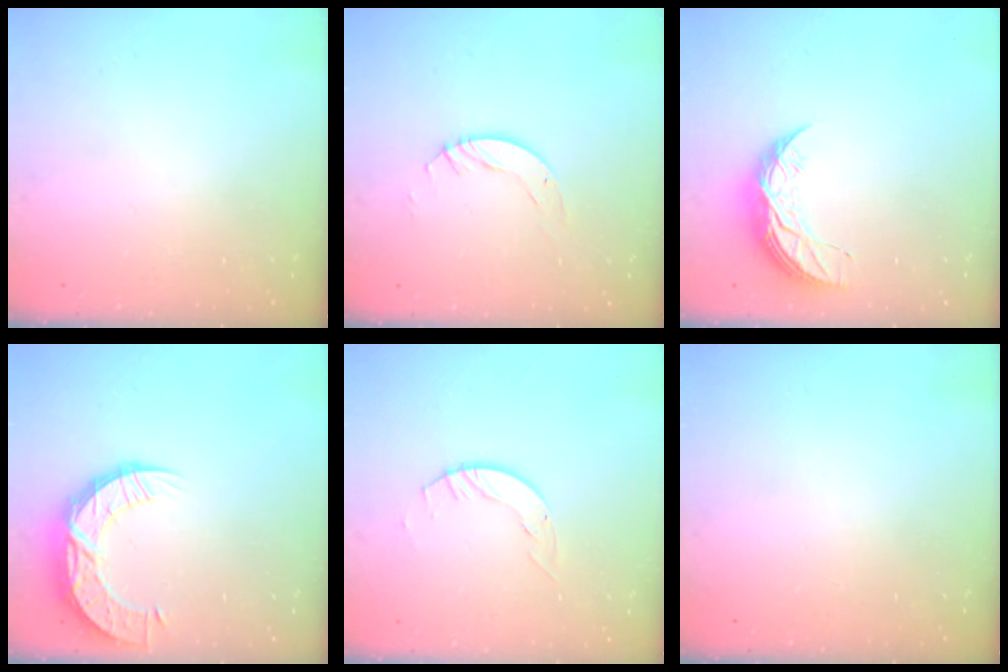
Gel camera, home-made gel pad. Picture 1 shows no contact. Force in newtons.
{"total": 4.0, "press": 4.0, "slide": 0.3}
{"total": 8.1, "press": 8.0, "slide": 0.5}
{"total": 12.8, "press": 12.8, "slide": 0.9}
{"total": 2.1, "press": 2.1, "slide": 0.3}
{"total": 0.0}